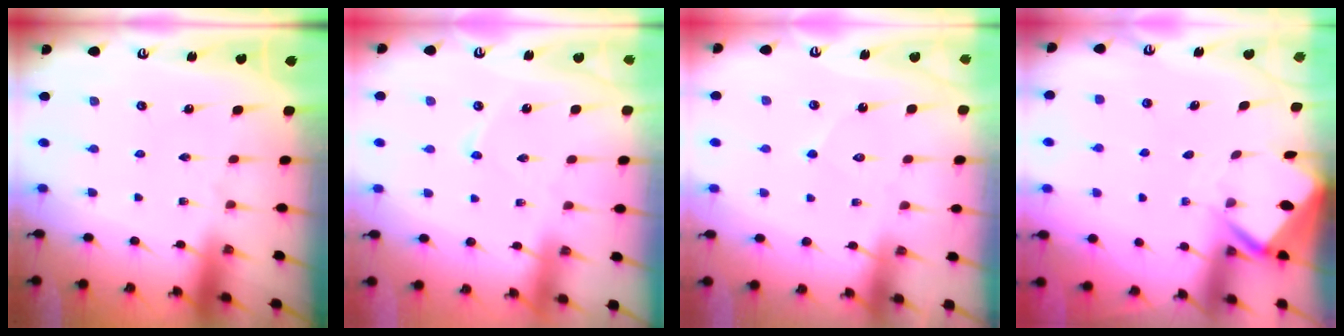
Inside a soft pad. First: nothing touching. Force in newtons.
{"total": 2.9, "press": 2.9, "slide": 0.3}
{"total": 4.3, "press": 4.3, "slide": 0.3}
{"total": 3.4, "press": 3.4, "slide": 0.3}